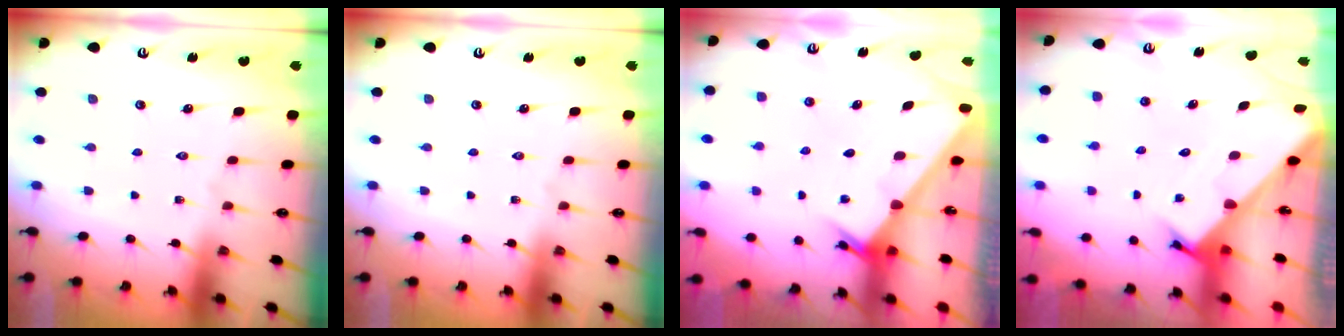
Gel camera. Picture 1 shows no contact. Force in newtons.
{"total": 0.0}
{"total": 2.5, "press": 2.5, "slide": 0.2}
{"total": 2.3, "press": 2.3, "slide": 0.2}